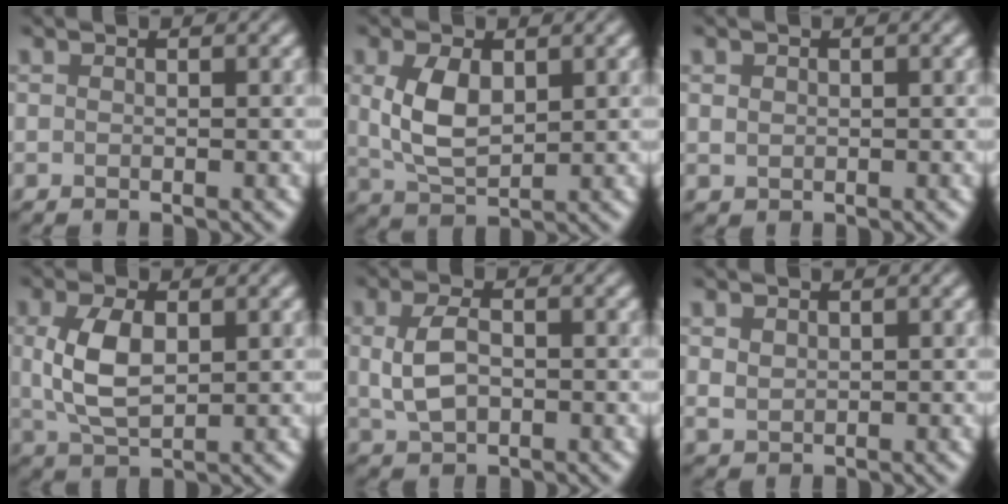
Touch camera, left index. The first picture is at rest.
{"total": 4.6, "force": [1.0, 2.6, 3.7], "torque": [-0.084, 0.001, 0.024]}
{"total": 0.8, "force": [0.2, 0.7, 0.2], "torque": [-0.002, -0.002, 0.006]}
{"total": 4.9, "force": [0.7, 2.6, 4.0], "torque": [-0.092, 0.003, 0.019]}
{"total": 3.5, "force": [0.2, 2.1, 2.8], "torque": [-0.064, 0.002, 0.004]}
{"total": 1.4, "force": [0.7, 1.0, 0.6], "torque": [-0.012, -0.002, 0.018]}